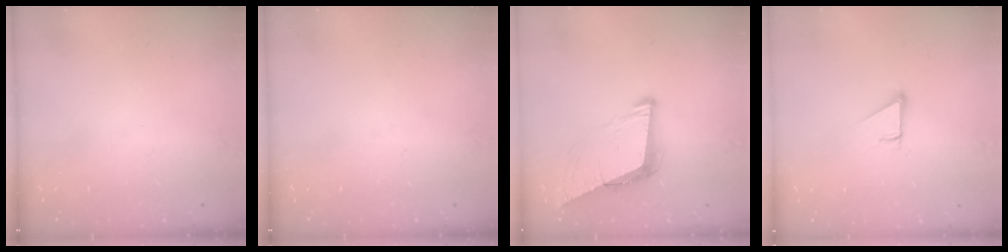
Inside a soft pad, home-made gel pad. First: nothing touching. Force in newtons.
{"total": 0.0}
{"total": 9.1, "press": 8.2, "slide": 3.8}
{"total": 2.9, "press": 2.9, "slide": 0.1}